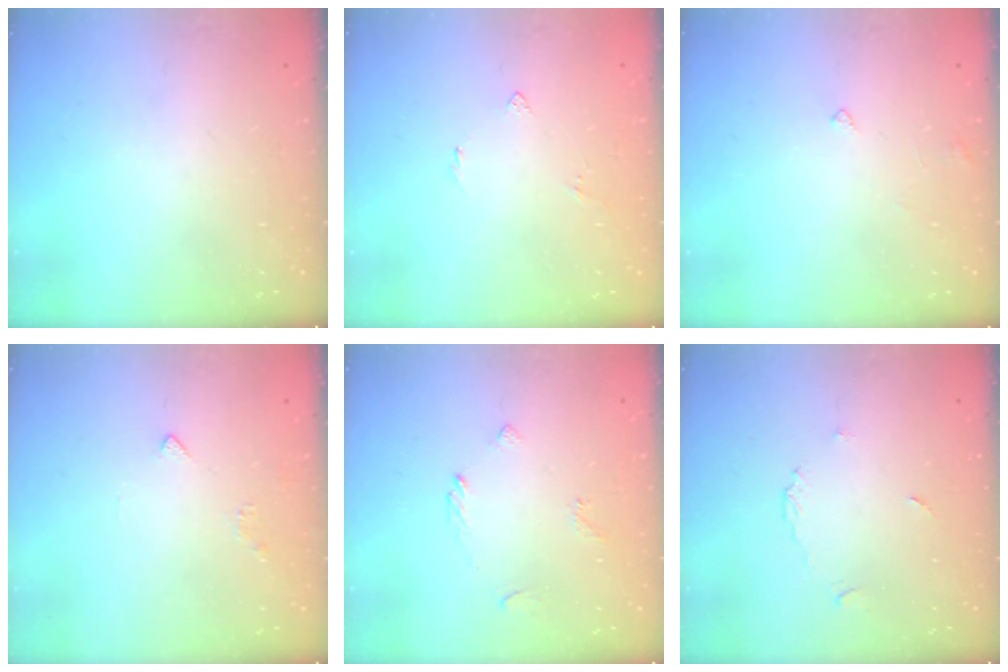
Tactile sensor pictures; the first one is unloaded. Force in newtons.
{"total": 2.7, "press": 2.7, "slide": 0.5}
{"total": 3.0, "press": 3.0, "slide": 0.2}
{"total": 2.4, "press": 2.3, "slide": 0.6}
{"total": 2.8, "press": 2.7, "slide": 0.6}
{"total": 3.7, "press": 3.6, "slide": 0.3}